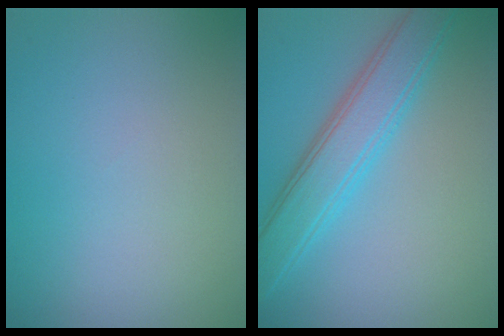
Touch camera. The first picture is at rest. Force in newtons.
{"total": 4.8, "press": 4.8, "slide": 0.2}